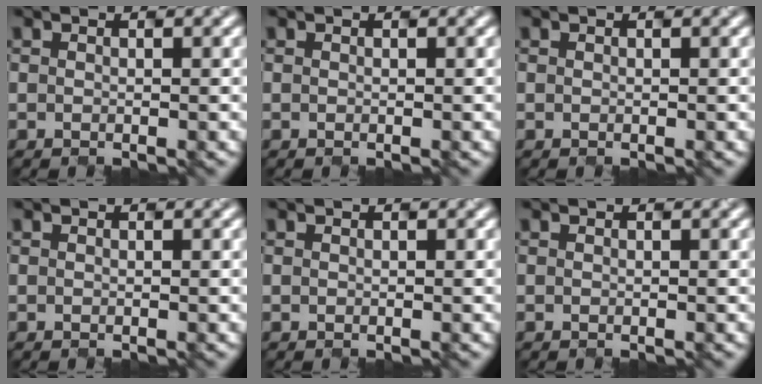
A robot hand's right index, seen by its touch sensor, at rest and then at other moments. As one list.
[{"total": 0.0}, {"total": 0.0}, {"total": 0.0}, {"total": 0.0}, {"total": 0.0}]